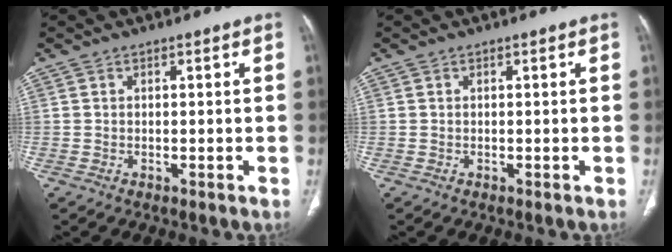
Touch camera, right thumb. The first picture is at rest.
{"total": 0.0}